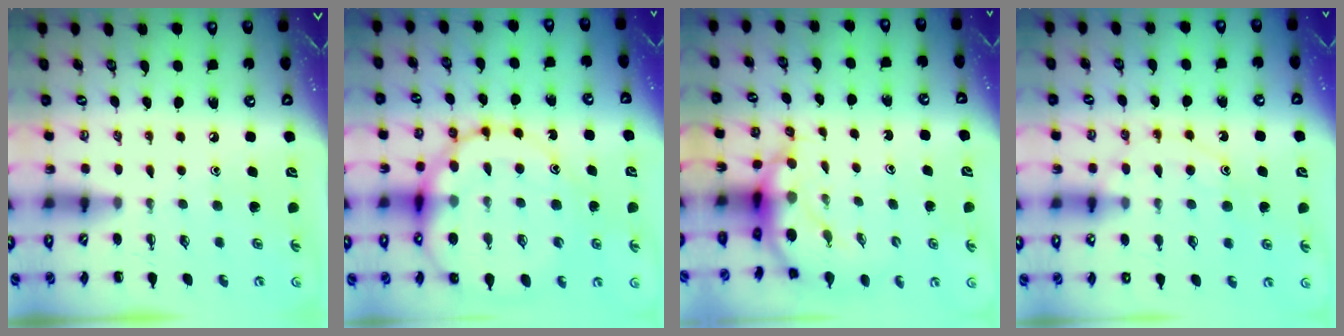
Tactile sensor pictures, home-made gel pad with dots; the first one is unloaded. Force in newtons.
{"total": 22.0, "press": 21.6, "slide": 4.0}
{"total": 5.6, "press": 5.5, "slide": 1.3}
{"total": 11.9, "press": 11.9, "slide": 0.8}